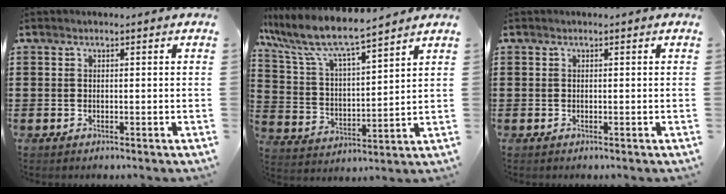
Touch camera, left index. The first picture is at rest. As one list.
[{"total": 7.6, "force": [6.6, 1.0, 3.6], "torque": [-0.100, -0.036, 0.110]}, {"total": 0.0}]